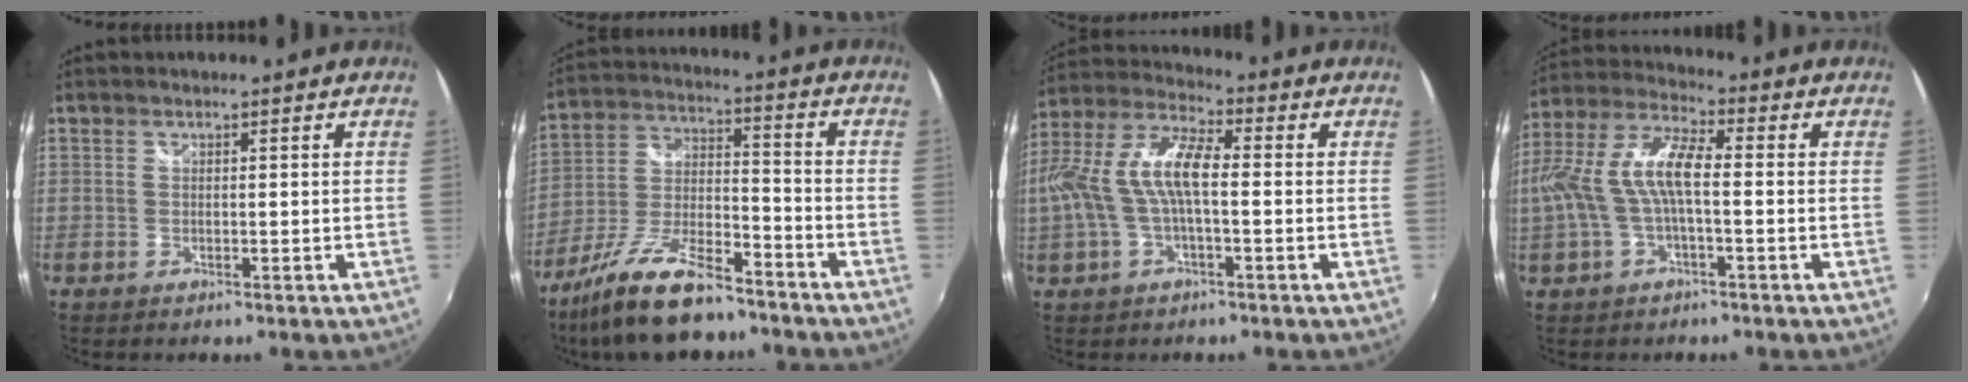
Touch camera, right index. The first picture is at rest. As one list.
[{"total": 16.8, "force": [-12.6, 4.6, 10.0], "torque": [-0.211, -0.020, -0.226]}, {"total": 12.2, "force": [-0.8, 4.1, 11.5], "torque": [-0.228, 0.010, -0.013]}, {"total": 11.7, "force": [-0.9, 3.8, 11.1], "torque": [-0.220, 0.009, -0.016]}]